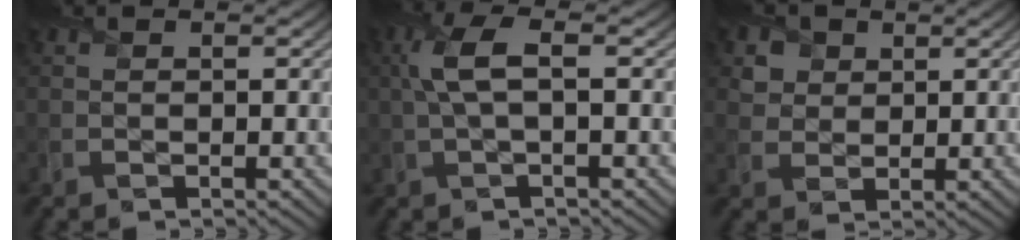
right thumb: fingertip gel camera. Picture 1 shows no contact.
{"total": 4.7, "force": [0.7, 1.4, 4.4], "torque": [-0.105, 0.018, 0.008]}
{"total": 3.9, "force": [1.9, 3.2, 1.1], "torque": [-0.041, -0.011, 0.038]}